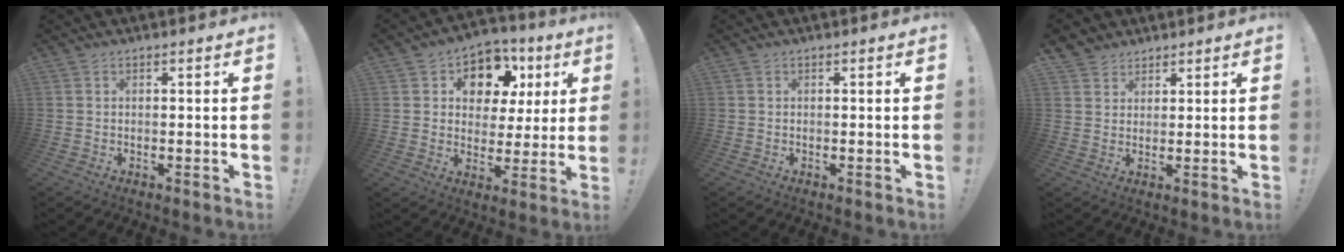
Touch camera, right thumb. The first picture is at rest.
{"total": 10.7, "force": [4.5, 8.6, 4.5], "torque": [-0.068, -0.023, 0.087]}
{"total": 0.0}
{"total": 4.0, "force": [3.1, 2.6, 0.1], "torque": [-0.002, -0.021, 0.059]}